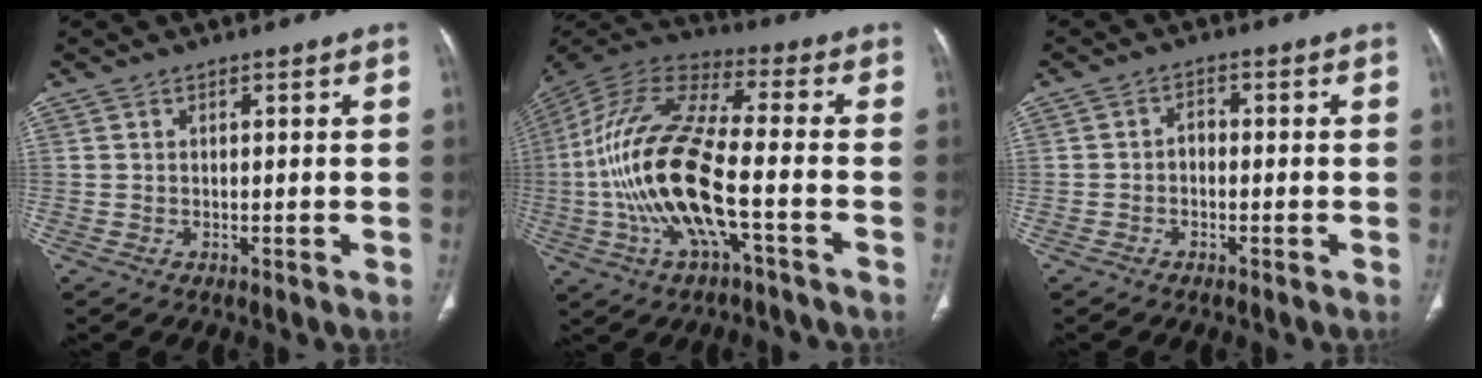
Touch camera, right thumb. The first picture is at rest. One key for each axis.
{"total": 20.4, "fx": -4.2, "fy": 6.4, "fz": 18.8, "tx": -0.410, "ty": 0.032, "tz": -0.078}
{"total": 2.0, "fx": -0.7, "fy": 1.4, "fz": 1.3, "tx": -0.013, "ty": 0.012, "tz": -0.018}